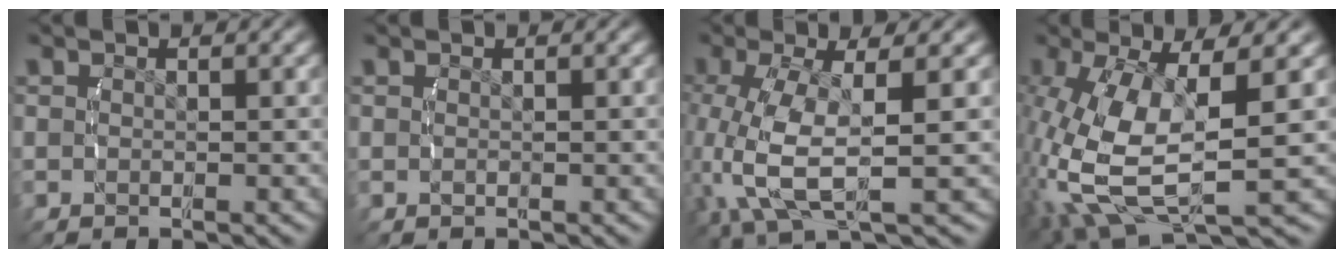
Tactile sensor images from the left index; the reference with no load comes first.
{"total": 0.0}
{"total": 7.6, "force": [-0.3, 4.0, 6.4], "torque": [-0.159, -0.033, 0.014]}
{"total": 9.7, "force": [-0.8, 5.1, 8.2], "torque": [-0.206, -0.044, 0.020]}